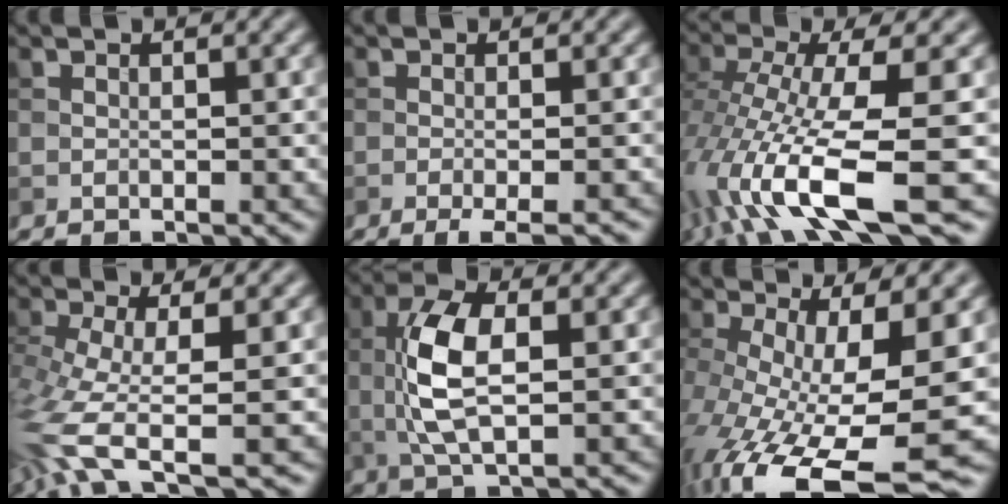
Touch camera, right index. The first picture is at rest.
{"total": 3.0, "force": [-1.6, 0.6, 2.5], "torque": [-0.035, -0.001, -0.029]}
{"total": 12.7, "force": [-4.8, 3.9, 11.1], "torque": [-0.237, -0.021, -0.081]}
{"total": 8.5, "force": [-4.0, 2.8, 7.0], "torque": [-0.171, -0.013, -0.080]}
{"total": 6.6, "force": [0.5, 2.9, 5.9], "torque": [-0.130, 0.005, 0.007]}
{"total": 14.4, "force": [-5.0, 5.0, 12.6], "torque": [-0.241, -0.042, -0.071]}